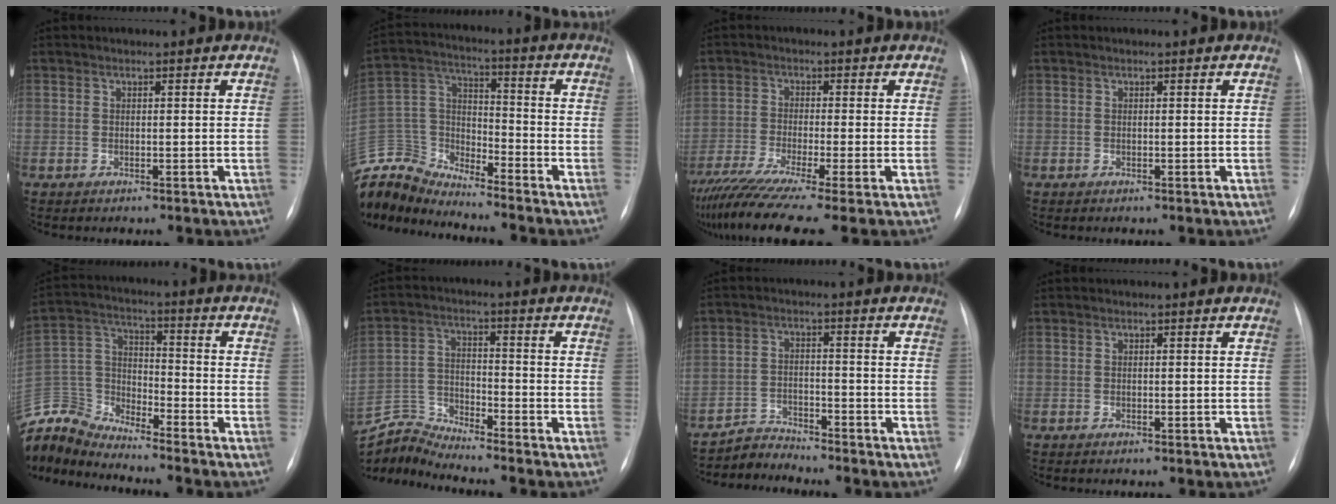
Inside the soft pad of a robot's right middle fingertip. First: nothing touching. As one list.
[{"total": 15.2, "force": [-14.8, 3.0, 1.9], "torque": [-0.061, 0.051, -0.281]}, {"total": 11.8, "force": [-8.7, -0.4, 7.9], "torque": [-0.145, -0.033, -0.145]}, {"total": 0.0}, {"total": 13.1, "force": [-13.0, 1.4, 1.2], "torque": [-0.044, 0.043, -0.257]}, {"total": 7.4, "force": [-7.2, -1.7, -1.0], "torque": [0.003, 0.006, -0.139]}, {"total": 3.8, "force": [-3.6, -0.3, -1.3], "torque": [0.025, -0.010, -0.066]}, {"total": 0.0}]